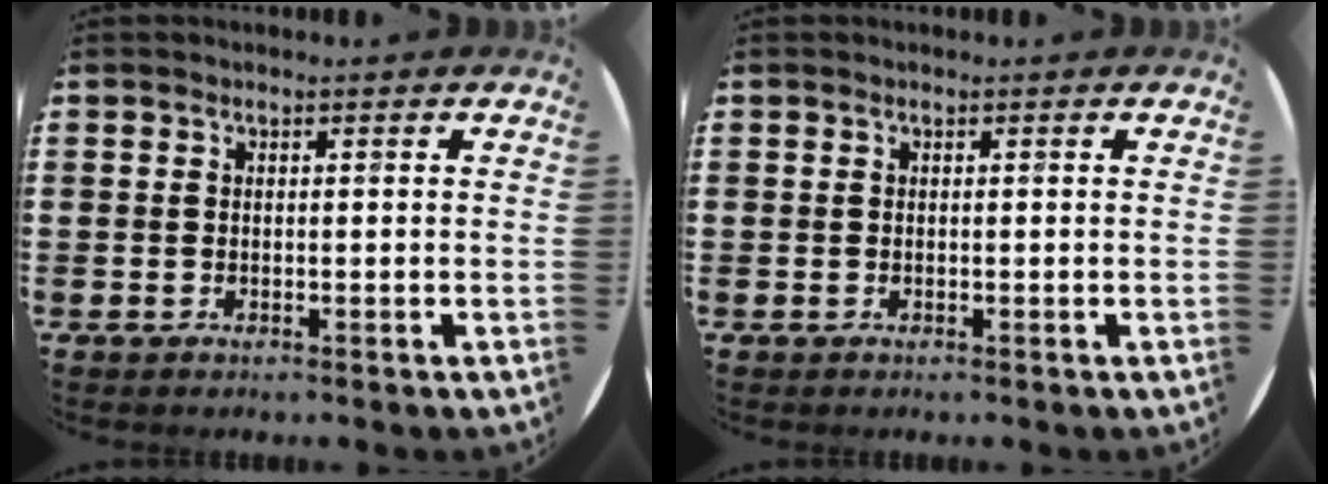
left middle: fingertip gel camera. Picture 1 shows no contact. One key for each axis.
{"total": 0.0}